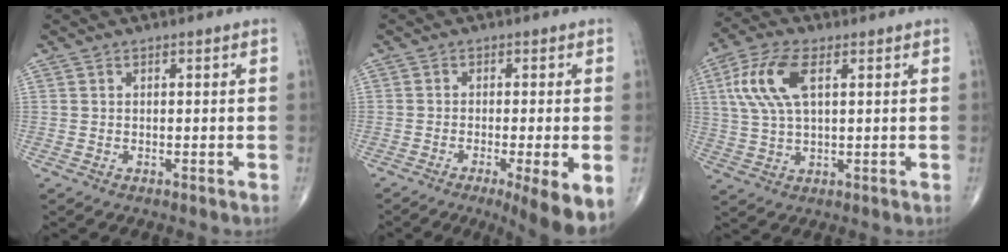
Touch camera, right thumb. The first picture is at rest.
{"total": 9.0, "force": [-4.4, 0.8, 7.8], "torque": [-0.113, -0.014, -0.068]}
{"total": 10.6, "force": [3.2, 4.9, 8.9], "torque": [-0.199, 0.008, 0.063]}